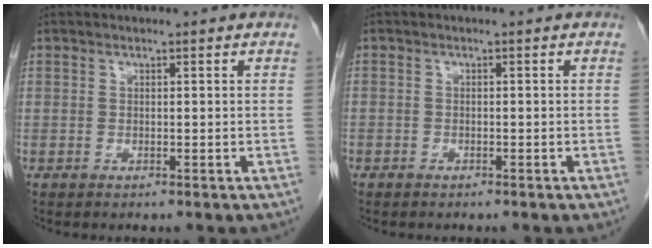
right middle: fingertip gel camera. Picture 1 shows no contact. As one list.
[{"total": 0.8, "force": [-0.6, 0.5, 0.1], "torque": [-0.007, 0.002, -0.011]}]